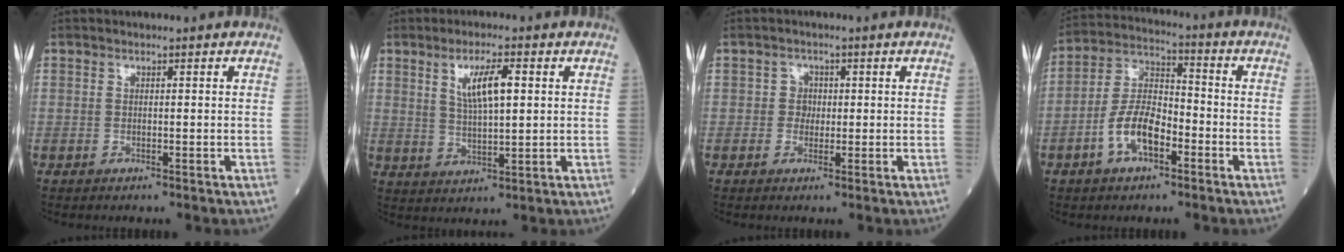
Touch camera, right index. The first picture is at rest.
{"total": 6.4, "force": [2.1, 1.3, 5.9], "torque": [-0.112, 0.002, 0.043]}
{"total": 1.8, "force": [-0.1, 1.6, 0.8], "torque": [-0.006, 0.005, -0.004]}
{"total": 9.1, "force": [-3.9, 4.0, 7.2], "torque": [-0.151, 0.015, -0.077]}